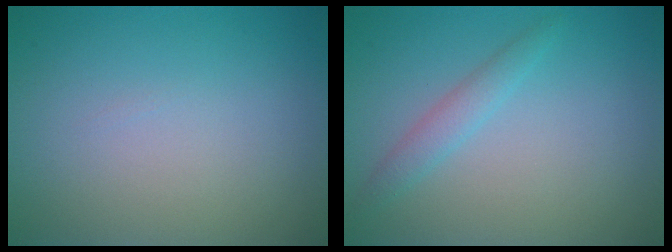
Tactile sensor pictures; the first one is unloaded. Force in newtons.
{"total": 1.7, "press": 1.7, "slide": 0.1}